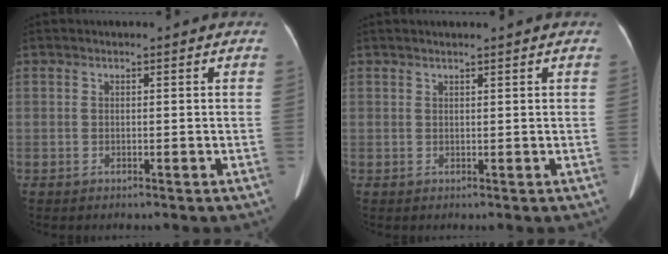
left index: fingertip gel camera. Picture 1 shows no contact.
{"total": 1.3, "force": [1.0, -0.2, 0.7], "torque": [-0.011, 0.007, 0.021]}